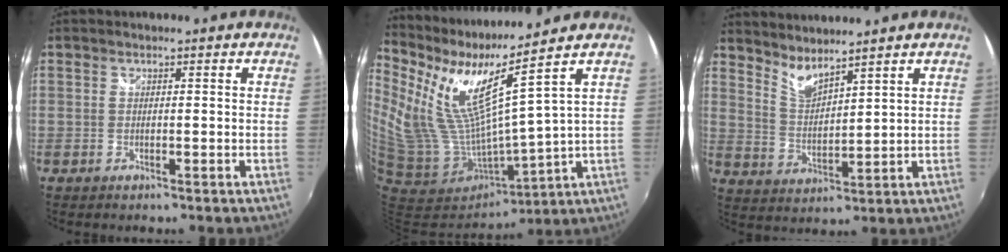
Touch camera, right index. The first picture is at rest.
{"total": 14.5, "force": [9.4, 0.5, 11.1], "torque": [-0.182, -0.021, 0.205]}
{"total": 5.7, "force": [5.1, 0.6, 2.3], "torque": [-0.042, -0.008, 0.101]}